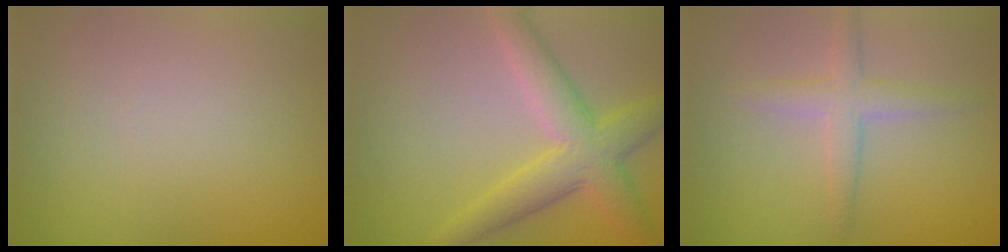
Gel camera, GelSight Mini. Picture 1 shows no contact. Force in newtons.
{"total": 5.6, "press": 5.6, "slide": 0.3}
{"total": 2.4, "press": 2.4, "slide": 0.2}